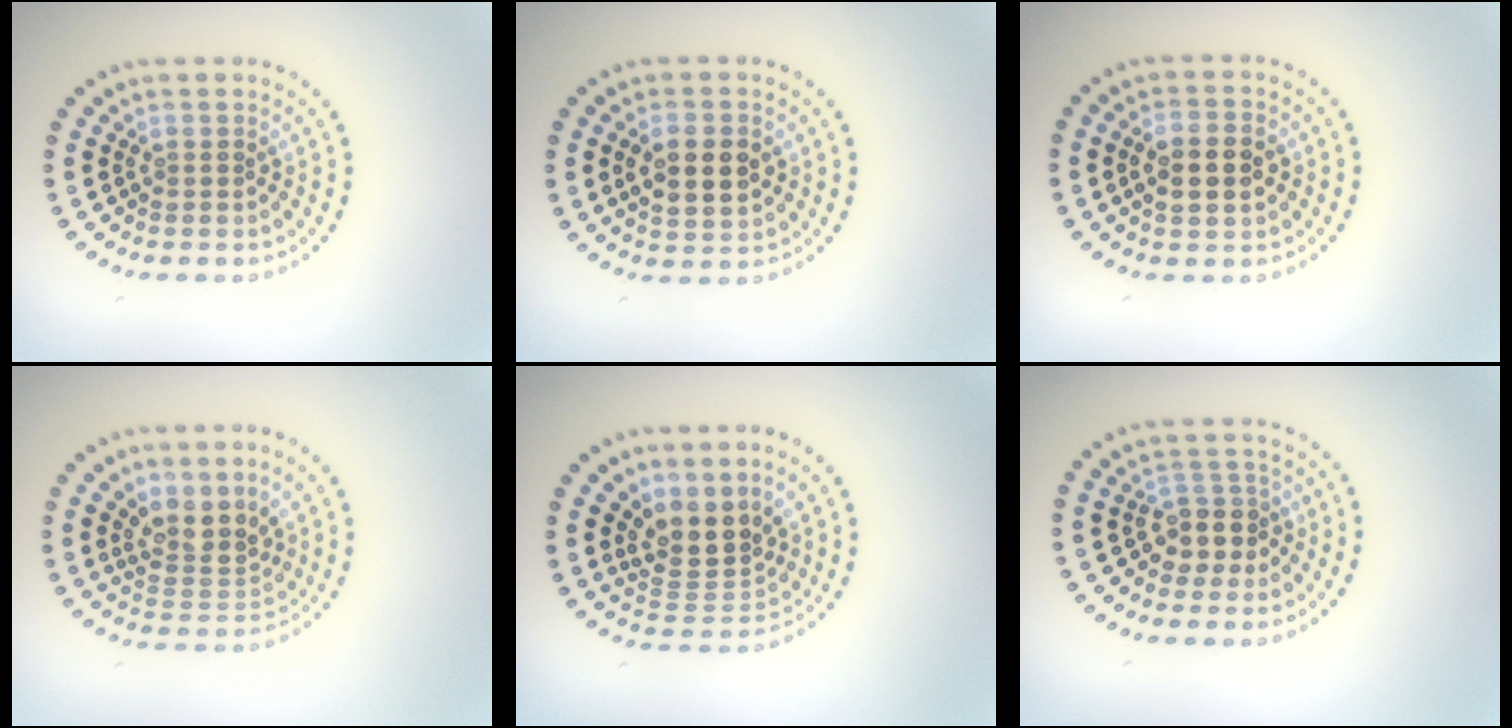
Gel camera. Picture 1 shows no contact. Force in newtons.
{"total": 4.3, "press": 4.3, "slide": 0.2}
{"total": 3.4, "press": 3.4, "slide": 0.3}
{"total": 3.3, "press": 2.5, "slide": 2.1}
{"total": 3.8, "press": 3.0, "slide": 2.4}
{"total": 2.8, "press": 2.4, "slide": 1.4}